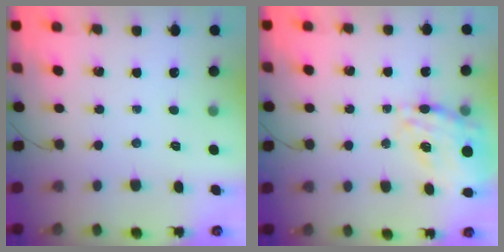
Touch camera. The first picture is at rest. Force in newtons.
{"total": 21.4, "press": 21.0, "slide": 4.0}